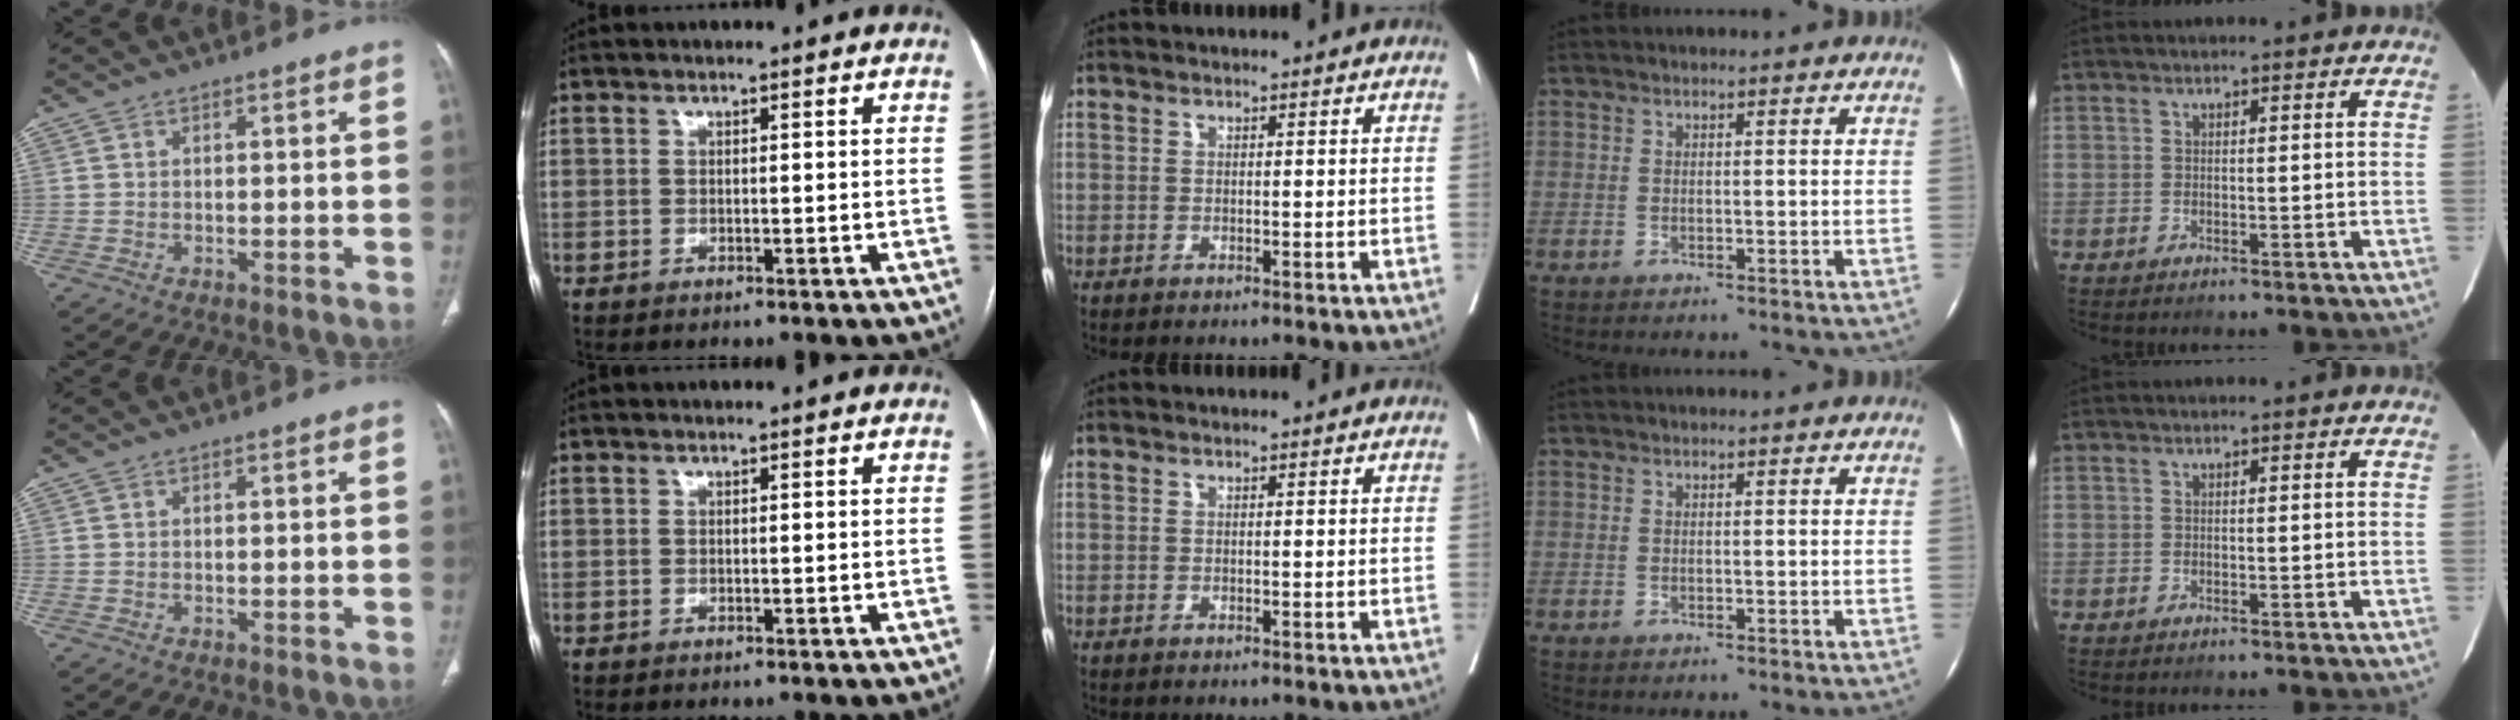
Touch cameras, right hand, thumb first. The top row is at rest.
{}